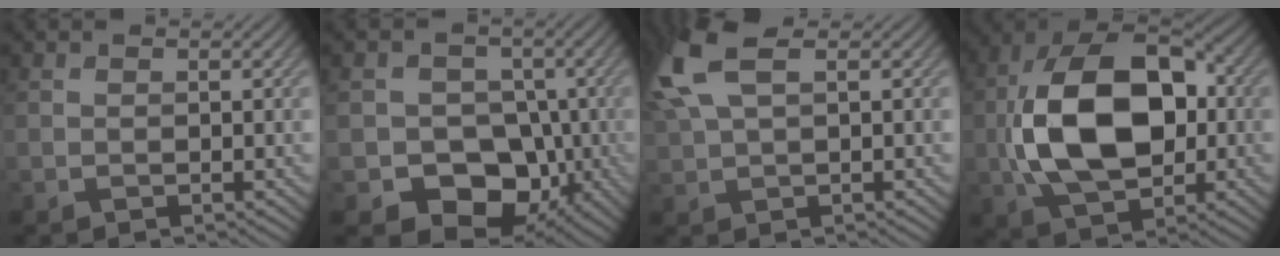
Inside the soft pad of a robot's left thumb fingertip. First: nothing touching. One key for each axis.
{"total": 9.8, "fx": -3.6, "fy": 7.6, "fz": 5.2, "tx": -0.070, "ty": -0.017, "tz": -0.078}
{"total": 7.4, "fx": 3.2, "fy": 3.1, "fz": 5.9, "tx": -0.156, "ty": 0.019, "tz": 0.062}
{"total": 16.3, "fx": -0.6, "fy": 10.3, "fz": 12.6, "tx": -0.249, "ty": 0.008, "tz": -0.021}